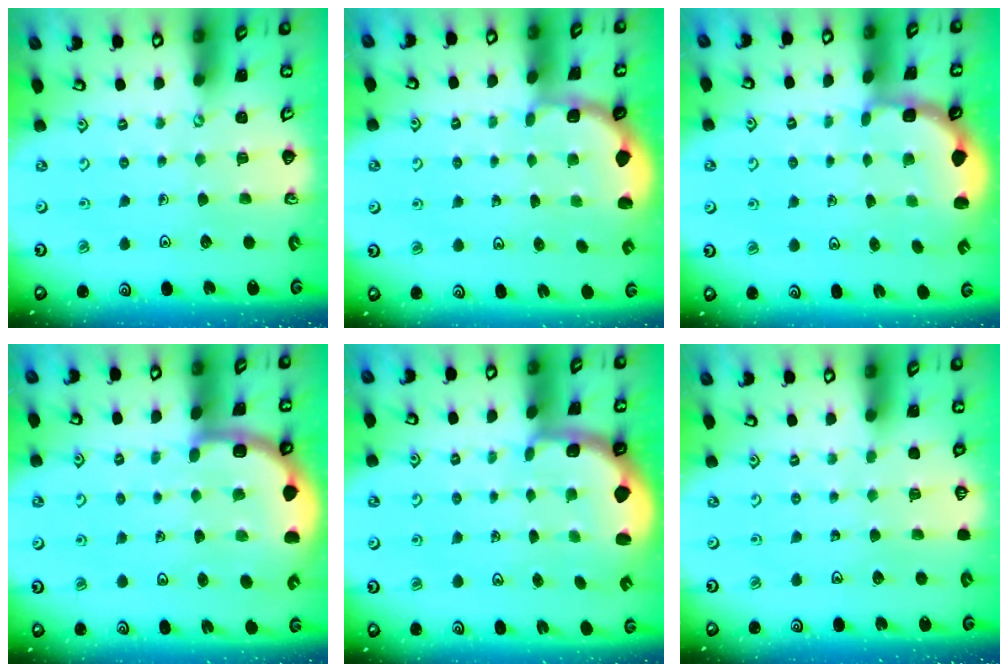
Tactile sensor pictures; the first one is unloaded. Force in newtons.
{"total": 1.8, "press": 1.7, "slide": 0.7}
{"total": 2.5, "press": 1.9, "slide": 1.6}
{"total": 5.6, "press": 5.4, "slide": 1.5}
{"total": 2.4, "press": 1.1, "slide": 2.1}
{"total": 0.0}